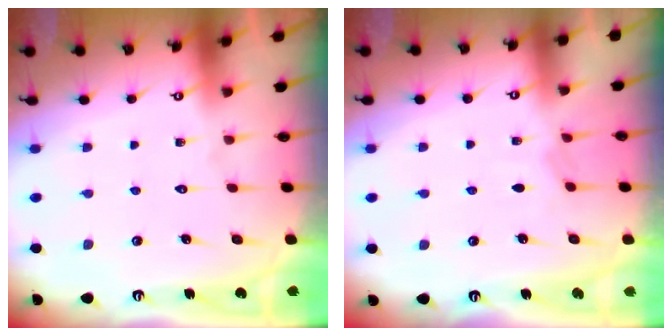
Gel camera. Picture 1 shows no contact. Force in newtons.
{"total": 2.6, "press": 2.5, "slide": 0.5}